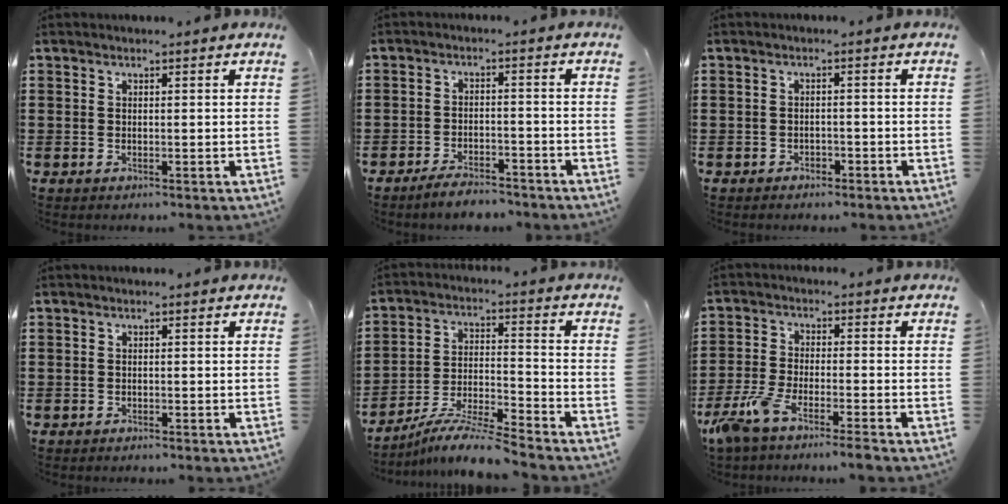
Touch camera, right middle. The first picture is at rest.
{"total": 3.8, "force": [-3.7, 0.5, 0.7], "torque": [-0.013, 0.006, -0.074]}
{"total": 1.3, "force": [-1.2, 0.5, 0.0], "torque": [-0.006, 0.000, -0.027]}
{"total": 0.6, "force": [-0.6, 0.1, 0.0], "torque": [-0.002, 0.000, -0.013]}
{"total": 8.5, "force": [-8.0, -0.4, 2.9], "torque": [-0.054, 0.001, -0.155]}
{"total": 6.2, "force": [-5.2, 0.3, 3.3], "torque": [-0.094, -0.020, -0.104]}